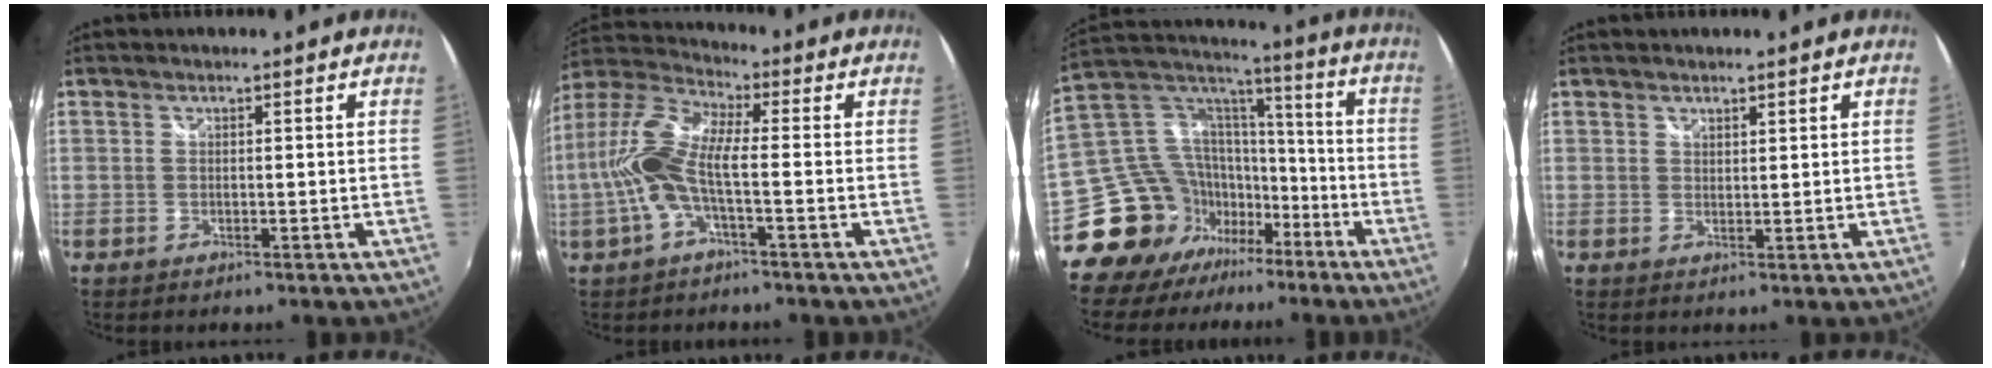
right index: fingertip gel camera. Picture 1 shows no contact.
{"total": 10.9, "force": [-1.6, 2.9, 10.4], "torque": [-0.222, 0.010, -0.031]}
{"total": 19.5, "force": [-13.3, 13.0, 6.0], "torque": [-0.147, 0.053, -0.220]}
{"total": 1.3, "force": [1.2, 0.6, 0.2], "torque": [0.000, 0.001, 0.020]}